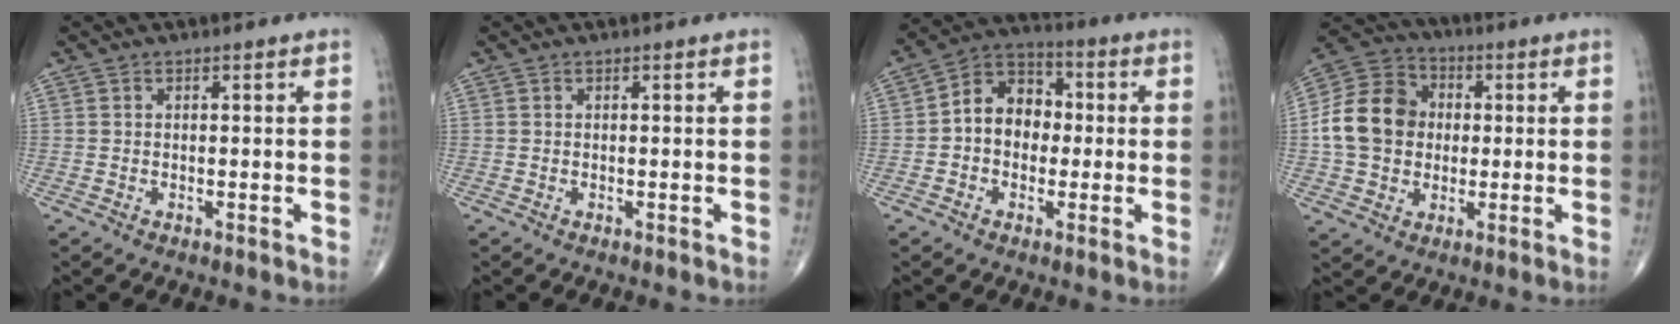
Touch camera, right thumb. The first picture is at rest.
{"total": 0.0}
{"total": 10.0, "force": [-0.2, 7.7, 6.4], "torque": [-0.071, 0.033, -0.018]}
{"total": 14.0, "force": [0.4, 11.6, 7.8], "torque": [-0.129, 0.025, 0.002]}